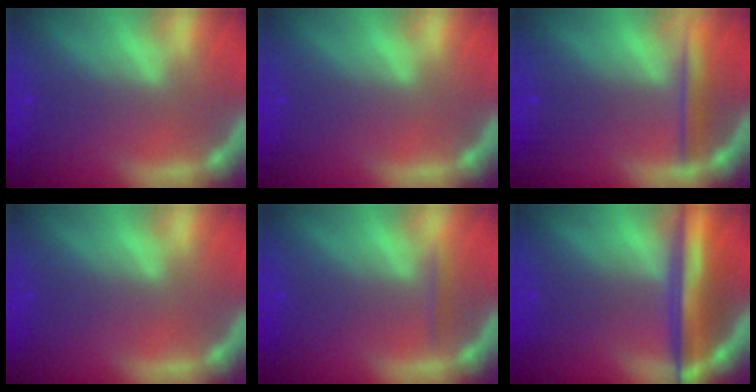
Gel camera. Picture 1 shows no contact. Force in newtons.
{"total": 0.0}
{"total": 2.5}
{"total": 0.0}
{"total": 0.9}
{"total": 7.1}